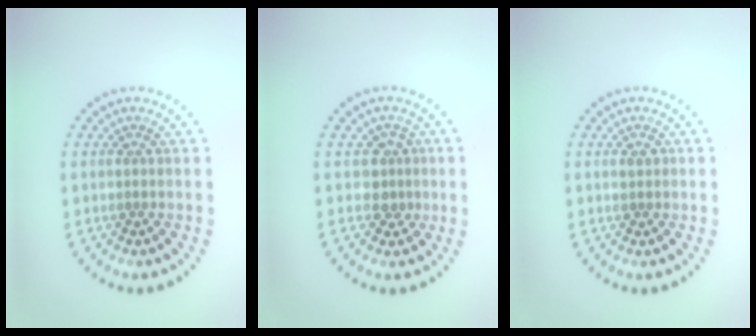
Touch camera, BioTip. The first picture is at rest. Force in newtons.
{"total": 2.0, "press": 1.7, "slide": 1.1}
{"total": 1.0, "press": 1.0, "slide": 0.0}